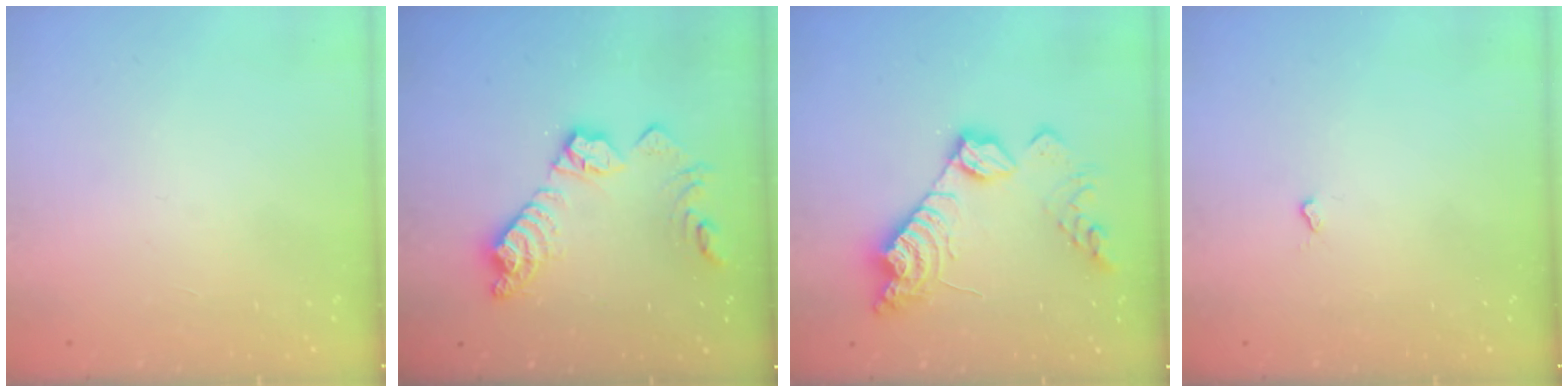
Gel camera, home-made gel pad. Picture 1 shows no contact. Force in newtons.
{"total": 13.8, "press": 13.8, "slide": 0.7}
{"total": 15.9, "press": 15.9, "slide": 0.7}
{"total": 1.9, "press": 1.9, "slide": 0.4}